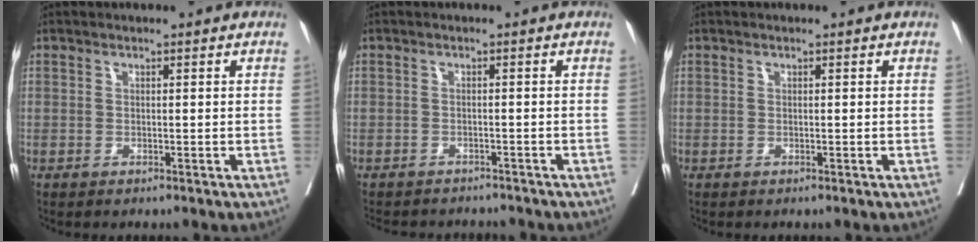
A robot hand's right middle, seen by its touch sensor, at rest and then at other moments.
{"total": 9.0, "force": [-8.4, 2.5, 2.1], "torque": [-0.036, 0.000, -0.103]}
{"total": 0.0}